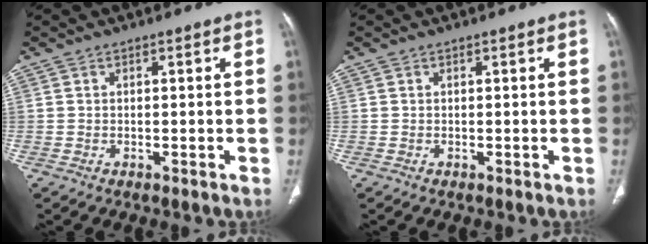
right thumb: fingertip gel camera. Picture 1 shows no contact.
{"total": 0.0}